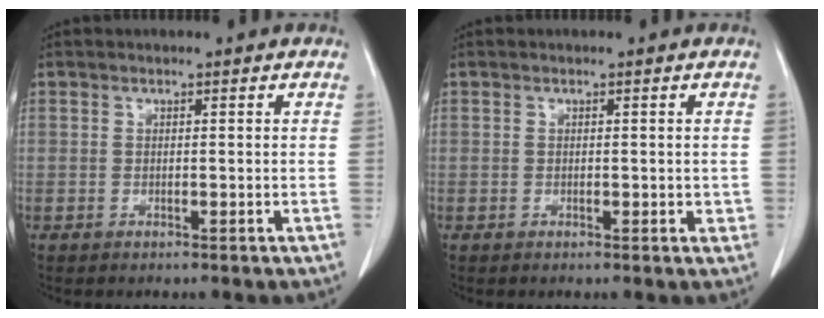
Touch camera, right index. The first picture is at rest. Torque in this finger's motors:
{"motor_torque": [-0.05, 0.16, 0.04, 0.02]}